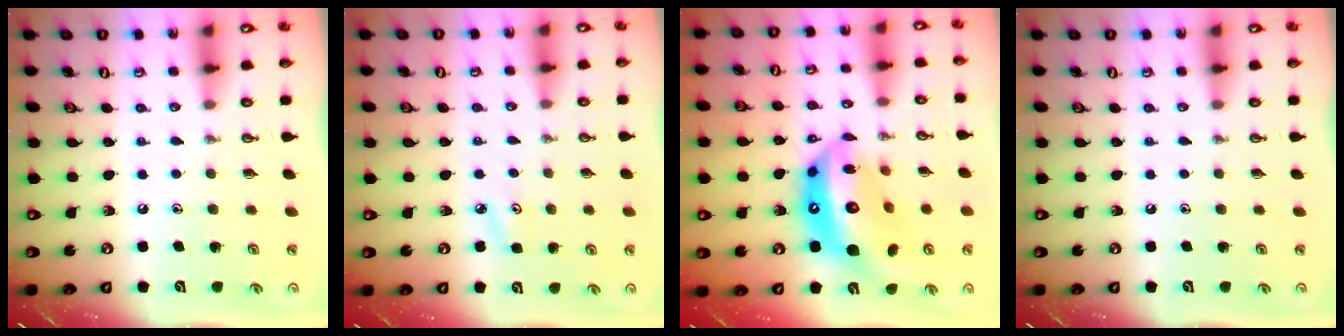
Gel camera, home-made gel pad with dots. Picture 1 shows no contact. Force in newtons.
{"total": 3.7, "press": 3.6, "slide": 0.4}
{"total": 20.5, "press": 20.4, "slide": 2.1}
{"total": 0.0}